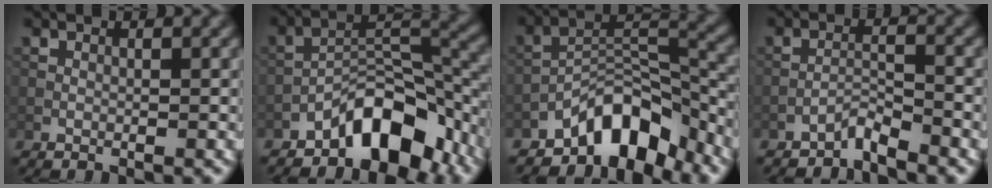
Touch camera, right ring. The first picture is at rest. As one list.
[{"total": 7.8, "force": [-4.9, 3.3, 5.0], "torque": [-0.060, 0.012, -0.087]}, {"total": 7.2, "force": [-5.4, 2.9, 3.7], "torque": [-0.037, 0.009, -0.101]}, {"total": 2.0, "force": [-1.9, 0.1, 0.7], "torque": [-0.009, 0.011, -0.039]}]